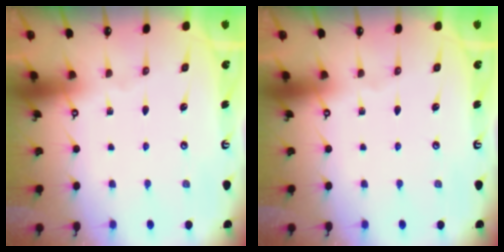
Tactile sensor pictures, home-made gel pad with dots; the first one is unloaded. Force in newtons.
{"total": 0.0}